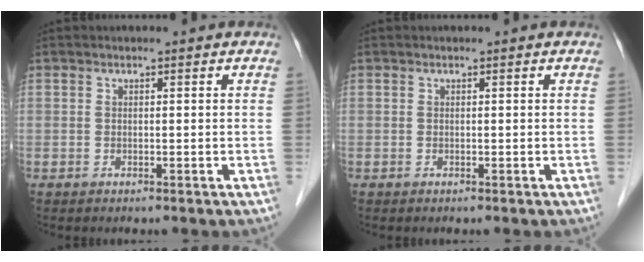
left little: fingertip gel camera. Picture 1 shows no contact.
{"total": 0.0}